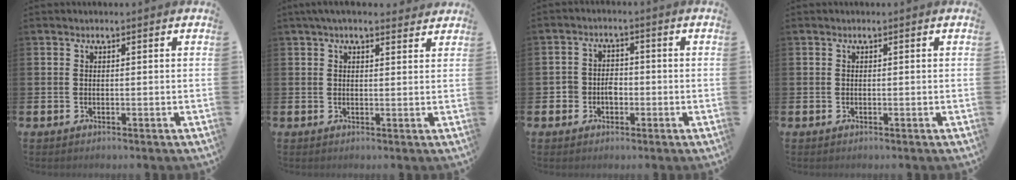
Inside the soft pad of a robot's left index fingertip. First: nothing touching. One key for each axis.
{"total": 3.0, "fx": 2.6, "fy": 0.8, "fz": 1.3, "tx": -0.030, "ty": -0.004, "tz": 0.047}
{"total": 2.9, "fx": -1.2, "fy": 2.5, "fz": 0.7, "tx": -0.015, "ty": 0.005, "tz": -0.031}
{"total": 0.0}